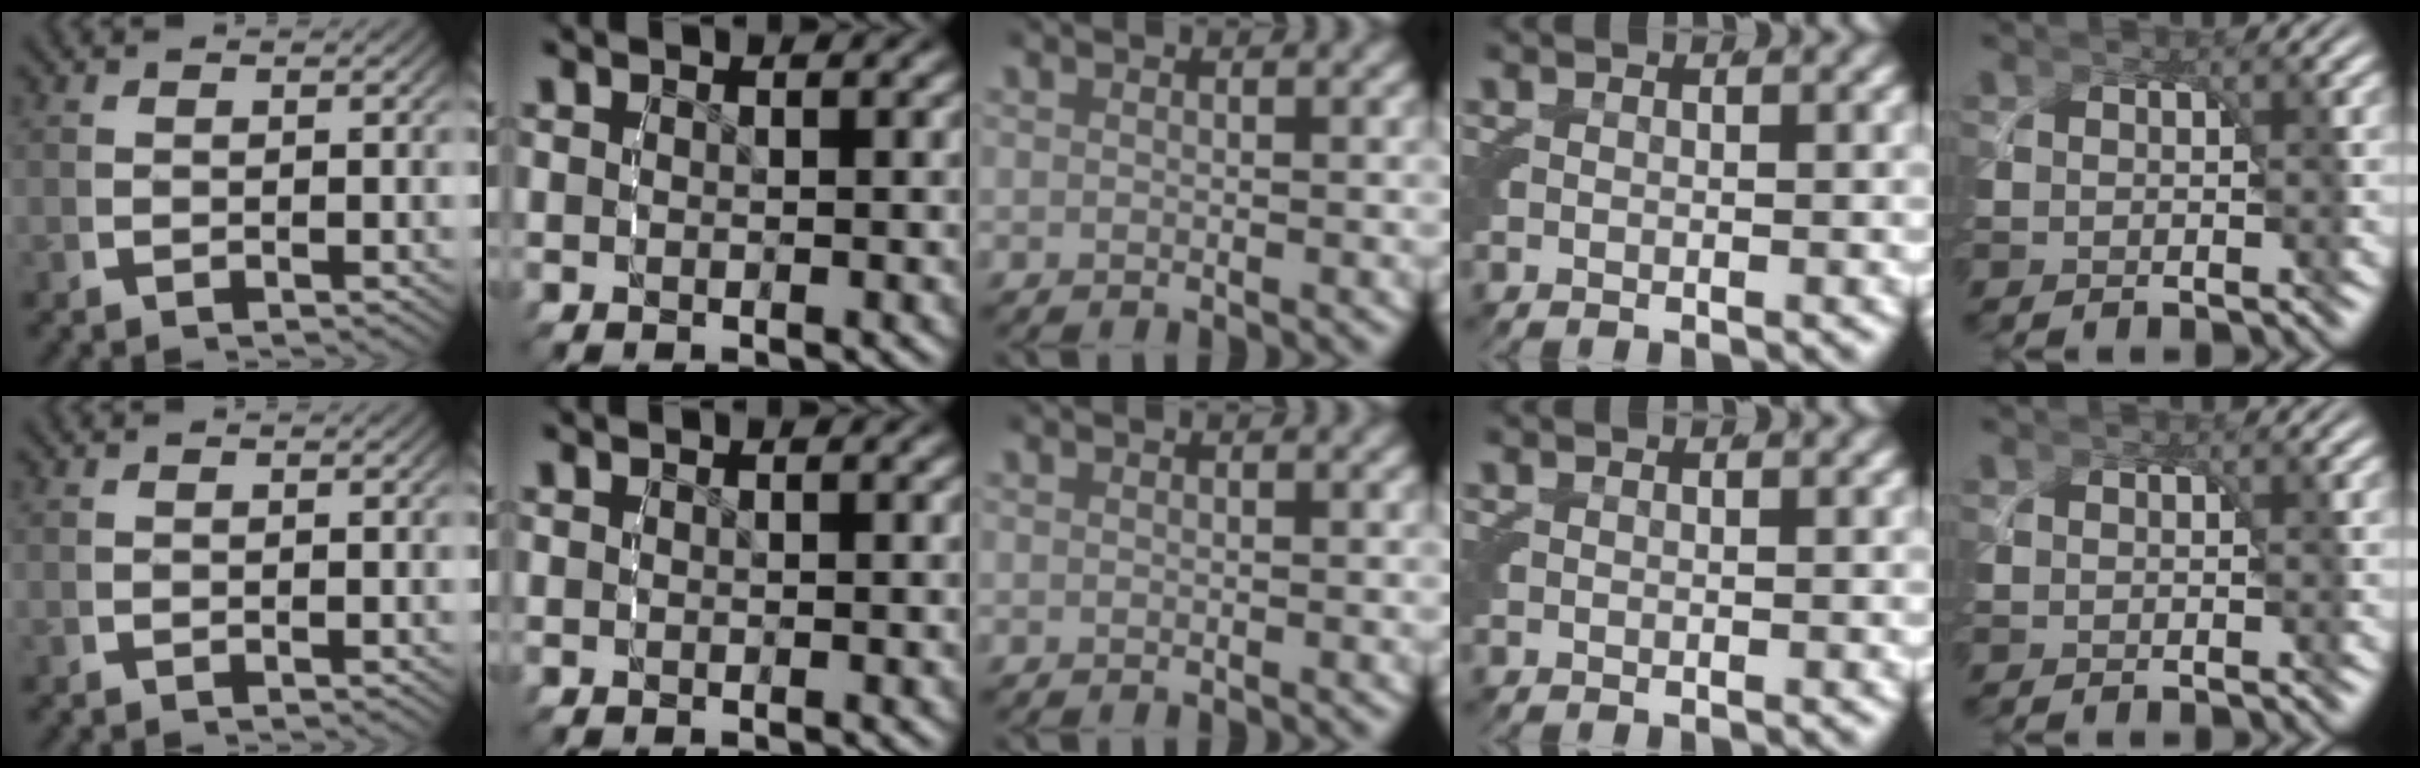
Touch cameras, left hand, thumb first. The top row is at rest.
{}